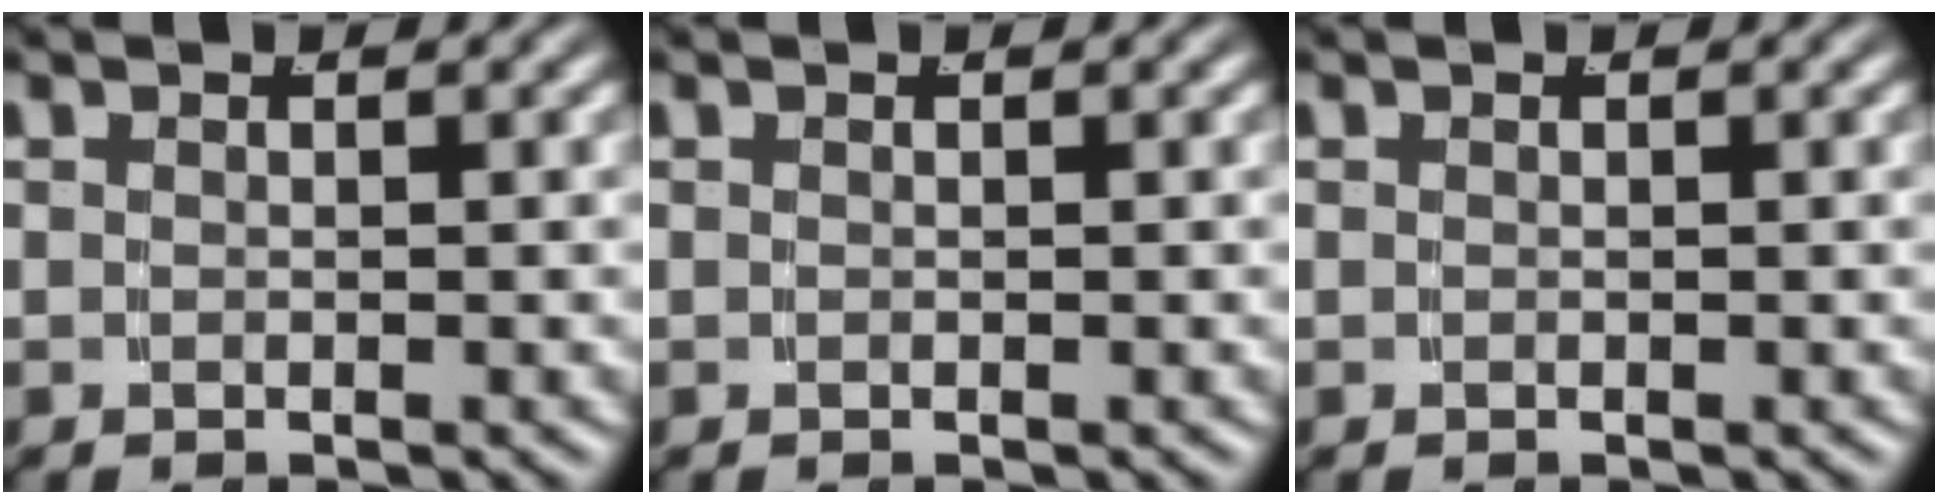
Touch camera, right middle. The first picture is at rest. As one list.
[{"total": 0.0}, {"total": 0.0}]